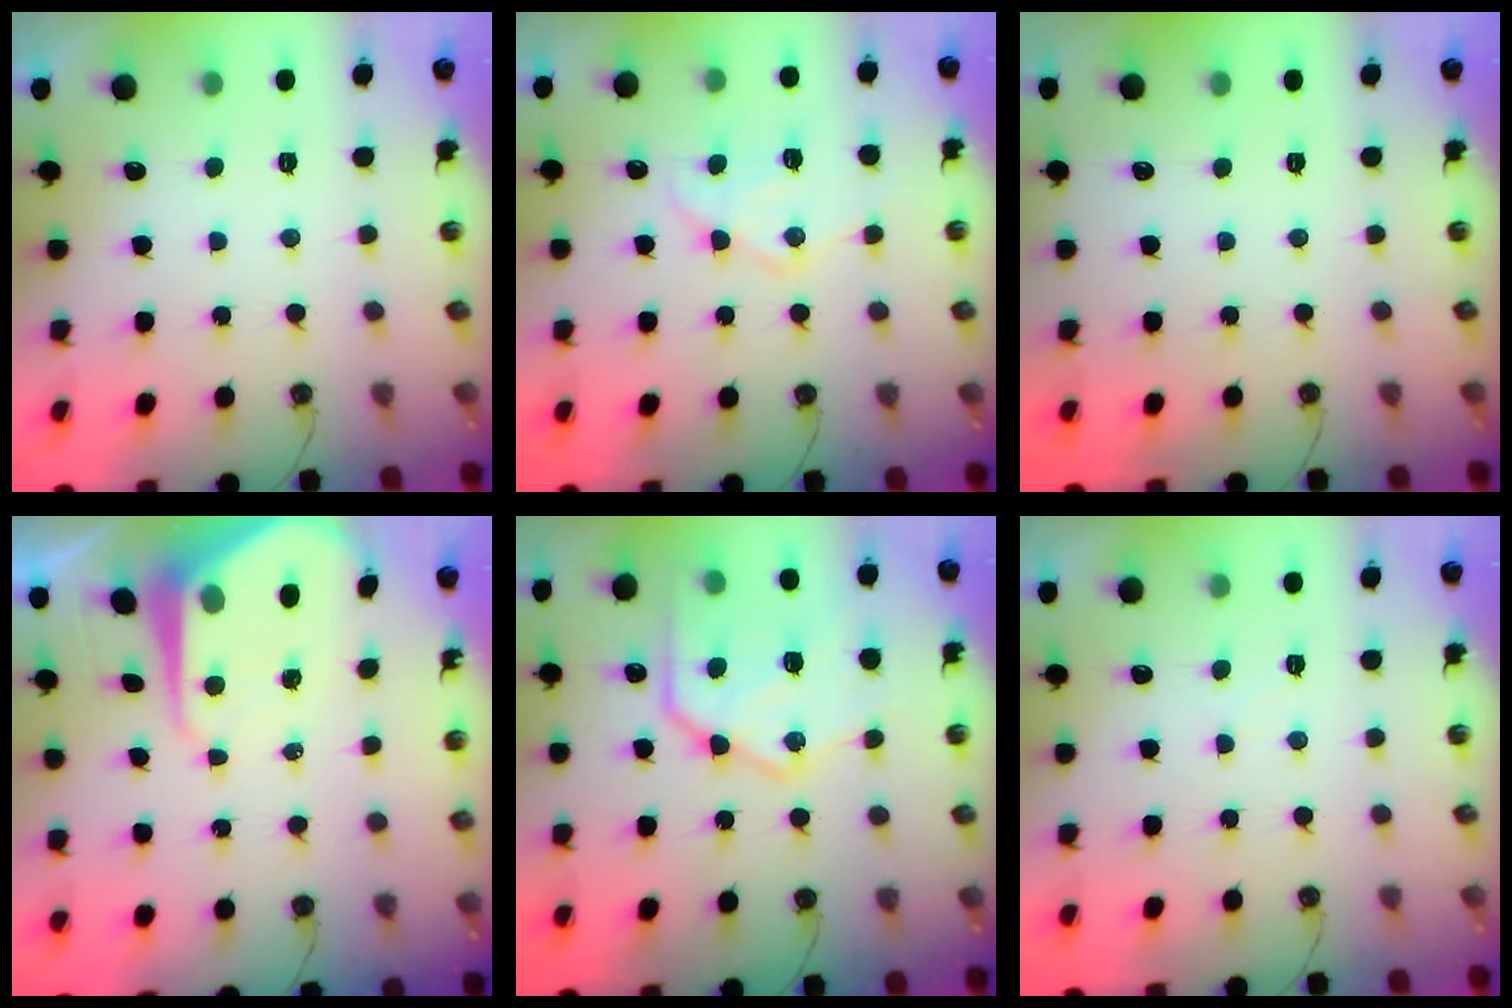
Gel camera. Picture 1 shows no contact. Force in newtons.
{"total": 13.1, "press": 13.1, "slide": 1.2}
{"total": 0.0}
{"total": 8.4, "press": 8.4, "slide": 0.7}
{"total": 20.4, "press": 20.3, "slide": 1.6}
{"total": 3.7, "press": 3.7, "slide": 0.6}